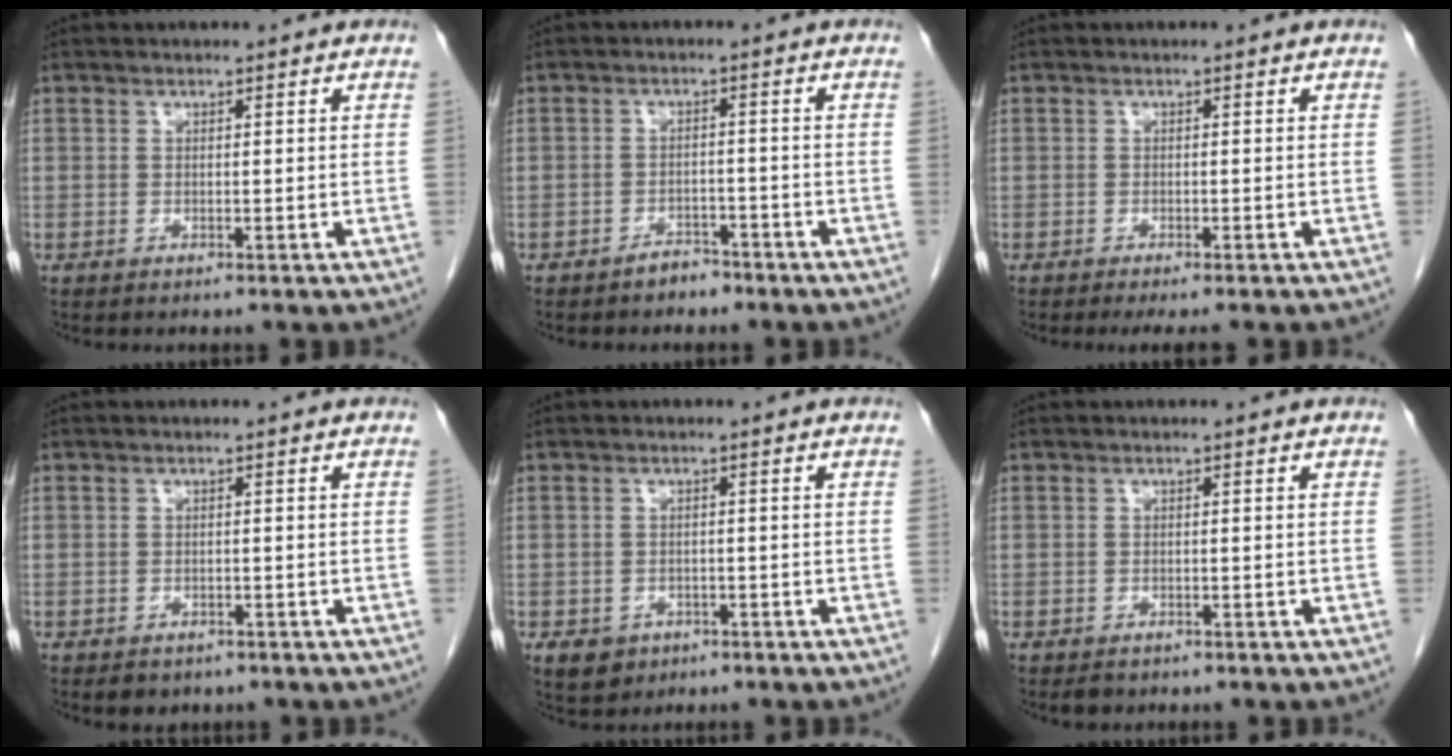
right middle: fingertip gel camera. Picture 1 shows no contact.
{"total": 2.5, "force": [-2.1, 1.2, 0.6], "torque": [-0.013, 0.004, -0.031]}
{"total": 4.0, "force": [-3.4, 0.4, 2.1], "torque": [-0.020, -0.007, -0.045]}
{"total": 2.8, "force": [-2.0, 1.7, 0.7], "torque": [-0.008, 0.002, -0.021]}
{"total": 3.9, "force": [-2.1, 3.1, 1.1], "torque": [-0.013, 0.003, -0.024]}
{"total": 1.3, "force": [-1.0, 0.8, 0.4], "torque": [-0.010, 0.000, -0.011]}